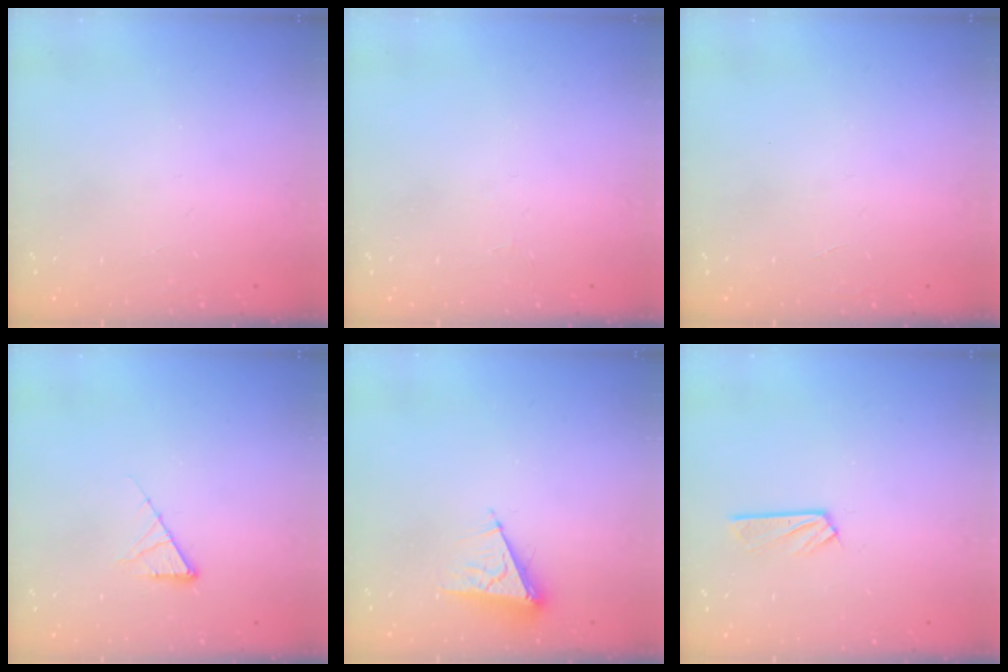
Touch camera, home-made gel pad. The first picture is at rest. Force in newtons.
{"total": 1.6, "press": 1.6, "slide": 0.2}
{"total": 0.0}
{"total": 6.1, "press": 6.0, "slide": 0.8}
{"total": 6.2, "press": 6.2, "slide": 0.5}
{"total": 4.1, "press": 4.1, "slide": 0.4}